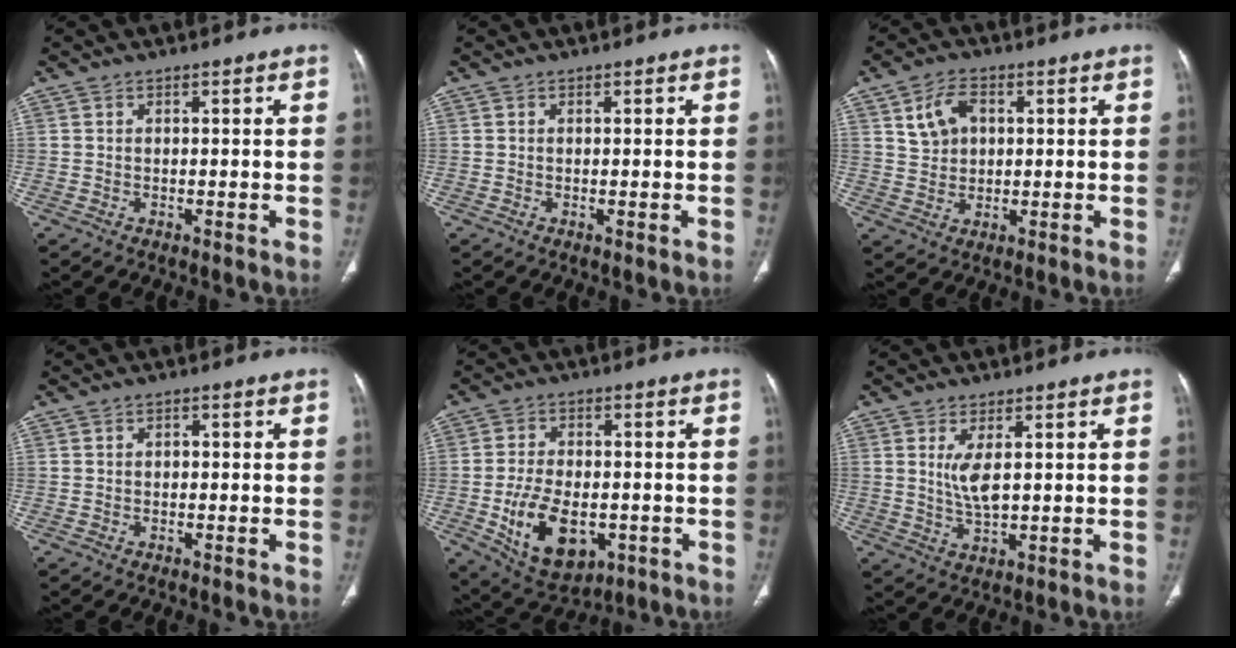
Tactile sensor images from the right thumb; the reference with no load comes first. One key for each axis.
{"total": 0.5, "fx": -0.1, "fy": 0.1, "fz": 0.5, "tx": -0.012, "ty": -0.003, "tz": -0.001}
{"total": 6.5, "fx": 2.1, "fy": 4.6, "fz": 4.0, "tx": -0.056, "ty": -0.001, "tz": 0.040}
{"total": 0.8, "fx": -0.1, "fy": 0.6, "fz": 0.5, "tx": 0.001, "ty": 0.004, "tz": -0.005}
{"total": 13.5, "fx": -3.6, "fy": 8.3, "fz": 10.0, "tx": -0.151, "ty": 0.007, "tz": -0.042}
{"total": 4.9, "fx": 1.2, "fy": 1.7, "fz": 4.4, "tx": -0.090, "ty": -0.016, "tz": 0.030}